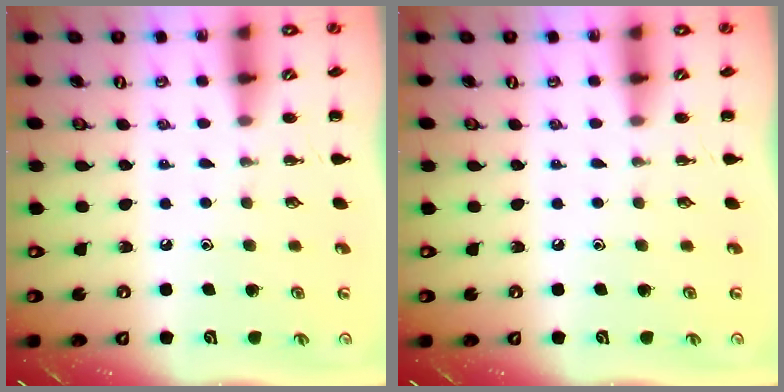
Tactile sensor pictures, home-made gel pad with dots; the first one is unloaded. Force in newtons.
{"total": 0.0}